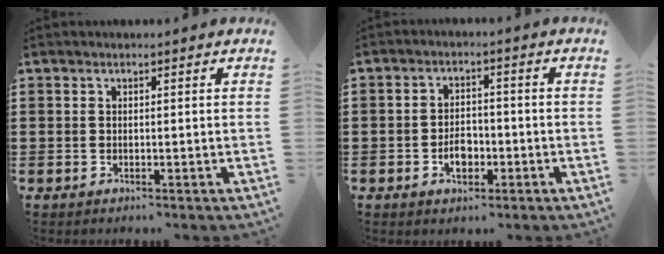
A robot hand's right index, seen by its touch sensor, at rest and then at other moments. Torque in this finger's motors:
{"motor_torque": [1.34, 0.80, 0.27, 0.04]}